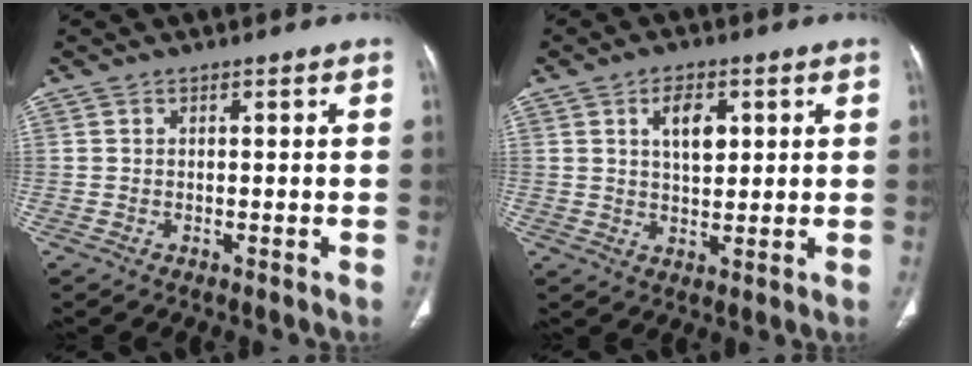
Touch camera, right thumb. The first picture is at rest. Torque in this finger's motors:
{"motor_torque": [1.25, 2.76, 0.04, 0.20, 0.03]}